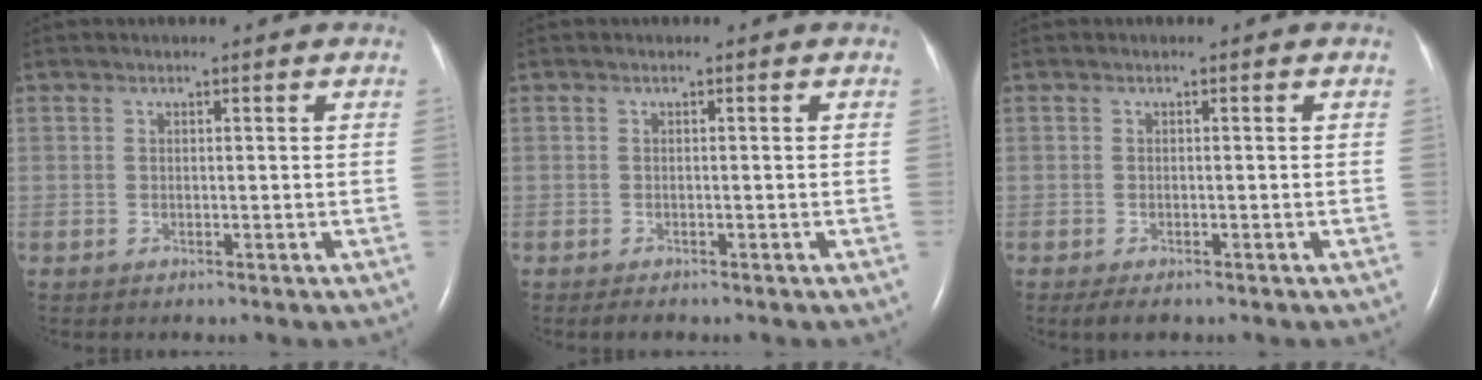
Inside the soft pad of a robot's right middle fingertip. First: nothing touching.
{"total": 0.9, "force": [-0.8, 0.3, 0.5], "torque": [-0.013, -0.003, -0.008]}
{"total": 2.0, "force": [-1.4, 0.7, 1.2], "torque": [-0.025, -0.004, -0.018]}